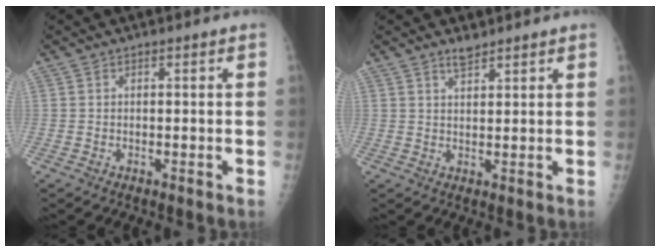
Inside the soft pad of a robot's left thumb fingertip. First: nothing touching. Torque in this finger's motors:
{"motor_torque": [0.20, 0.22, -0.16, -0.12, 0.01]}